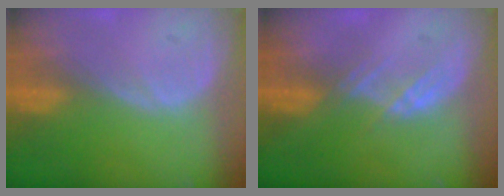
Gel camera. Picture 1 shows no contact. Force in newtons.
{"total": 2.6, "press": 2.5, "slide": 0.7}